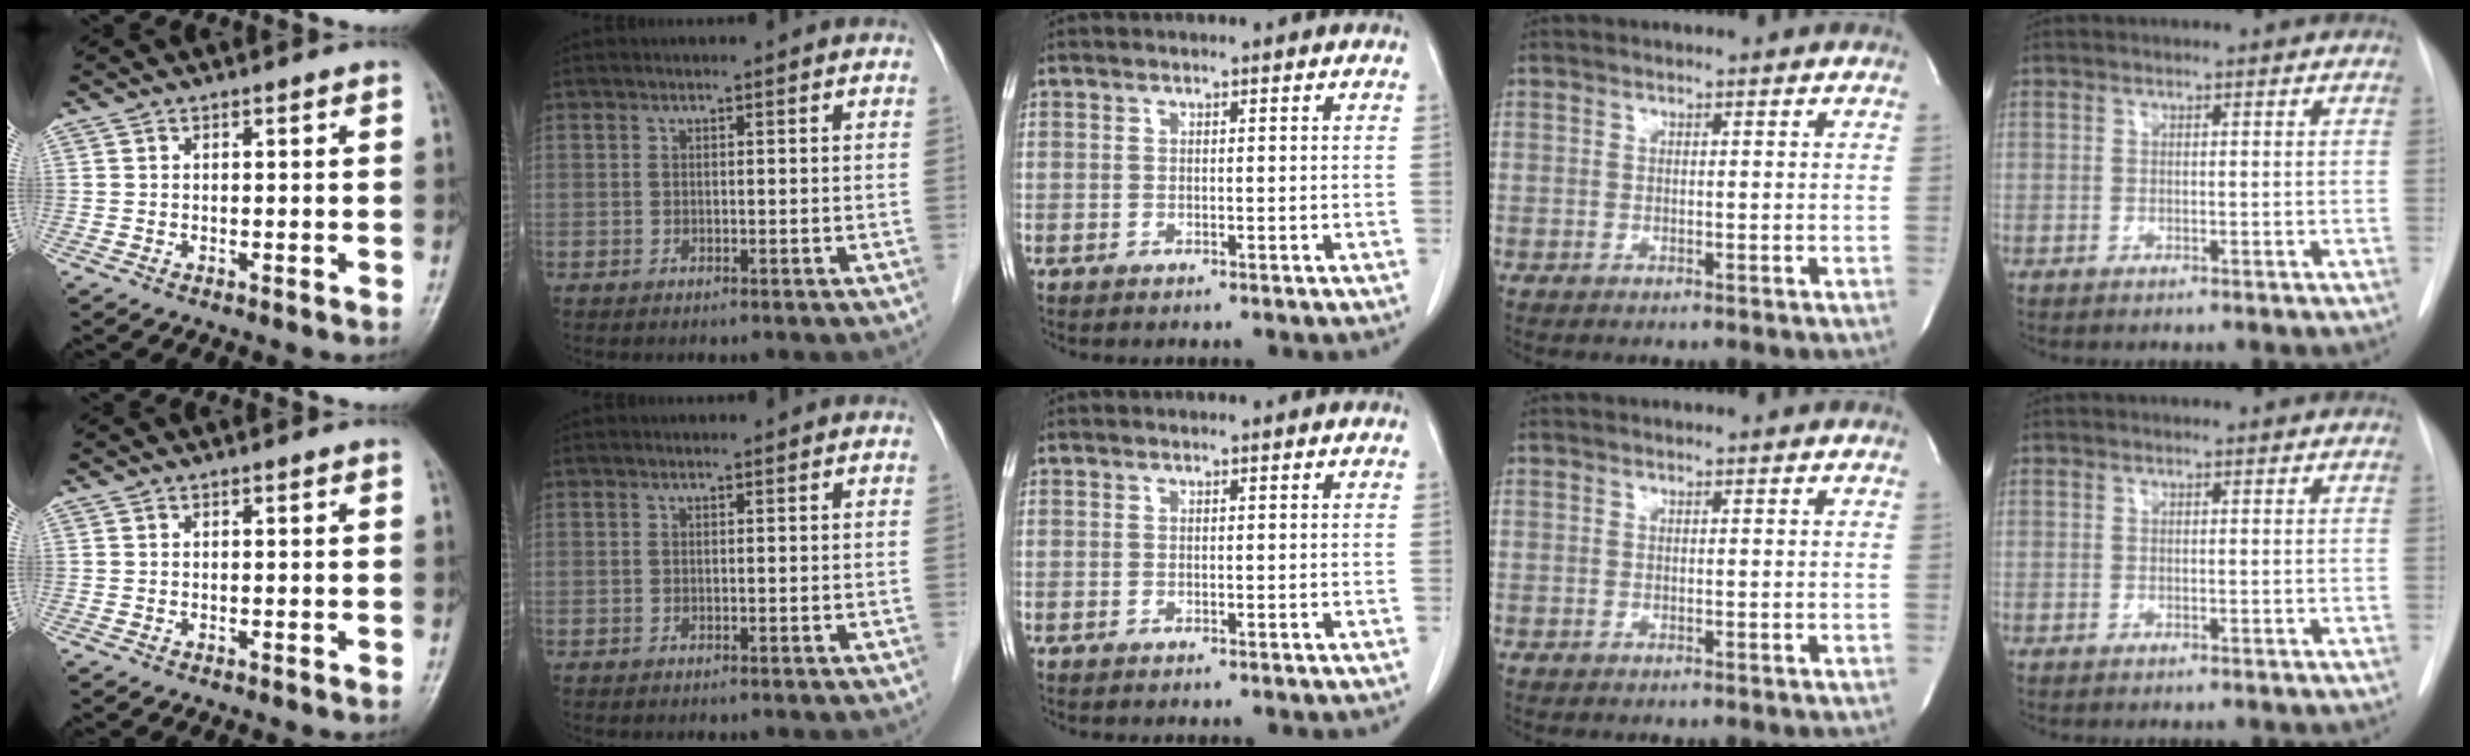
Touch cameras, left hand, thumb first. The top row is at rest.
{}